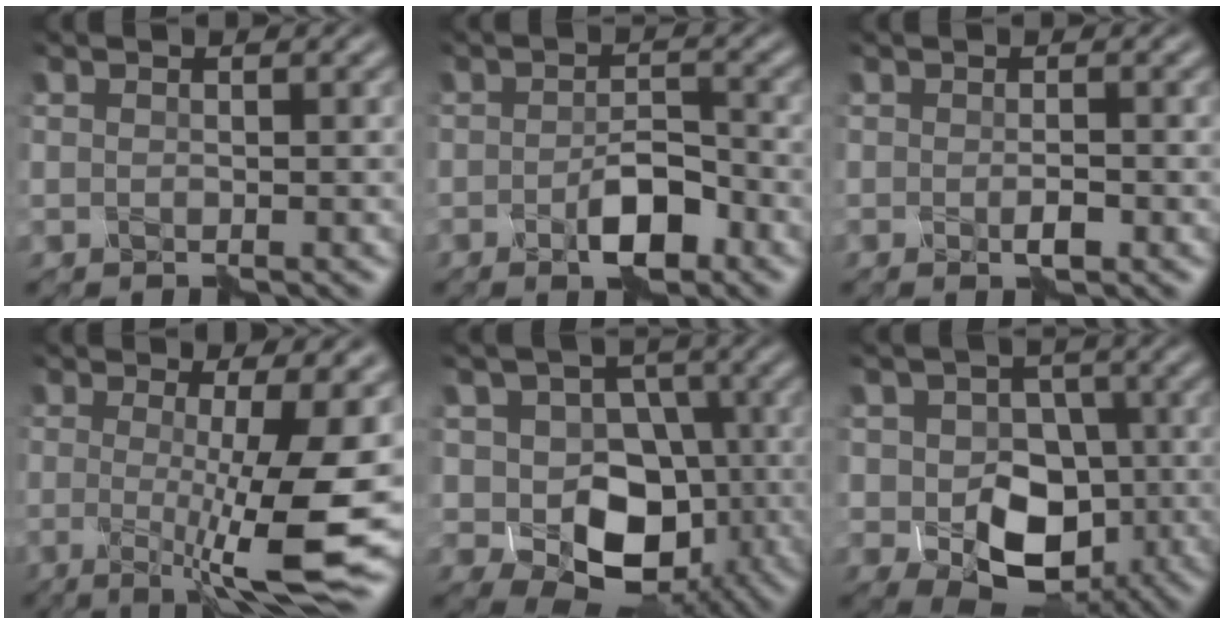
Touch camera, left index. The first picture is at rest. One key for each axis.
{"total": 3.7, "fx": -2.1, "fy": 1.7, "fz": 2.6, "tx": -0.043, "ty": 0.000, "tz": -0.037}
{"total": 1.0, "fx": -0.7, "fy": 0.1, "fz": 0.7, "tx": -0.012, "ty": 0.000, "tz": -0.012}
{"total": 9.2, "fx": -1.4, "fy": 1.4, "fz": 9.0, "tx": -0.120, "ty": -0.010, "tz": -0.027}
{"total": 7.3, "fx": -2.3, "fy": 5.6, "fz": 3.9, "tx": -0.051, "ty": 0.000, "tz": -0.050}
{"total": 7.4, "fx": -2.1, "fy": 5.4, "fz": 4.6, "tx": -0.062, "ty": -0.007, "tz": -0.040}